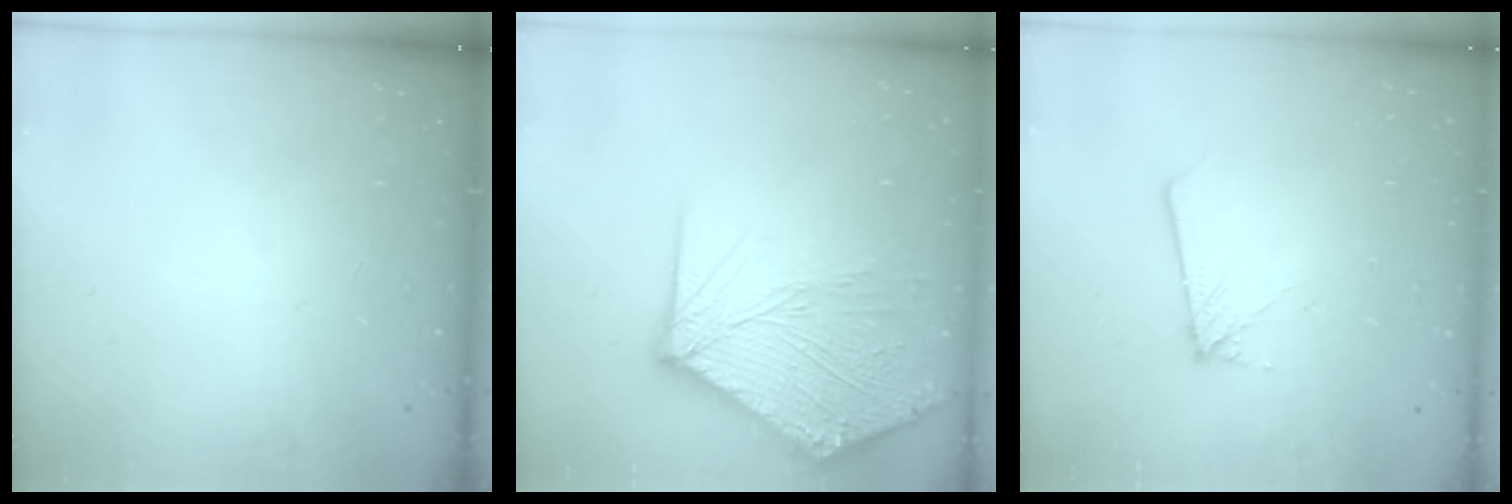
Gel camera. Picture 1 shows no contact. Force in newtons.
{"total": 16.8, "press": 16.7, "slide": 2.3}
{"total": 2.1, "press": 2.1, "slide": 0.2}